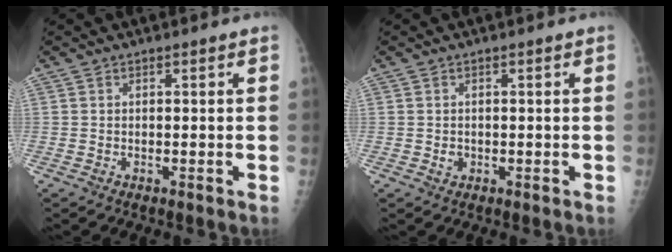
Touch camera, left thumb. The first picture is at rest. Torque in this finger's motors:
{"motor_torque": [0.30, 0.38, 0.30, 0.27, -0.01]}